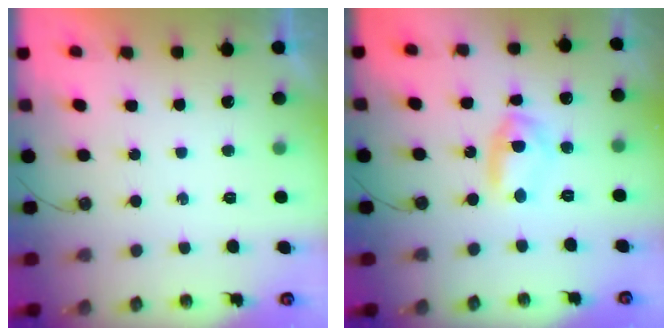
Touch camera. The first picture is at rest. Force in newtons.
{"total": 6.1, "press": 4.8, "slide": 3.7}